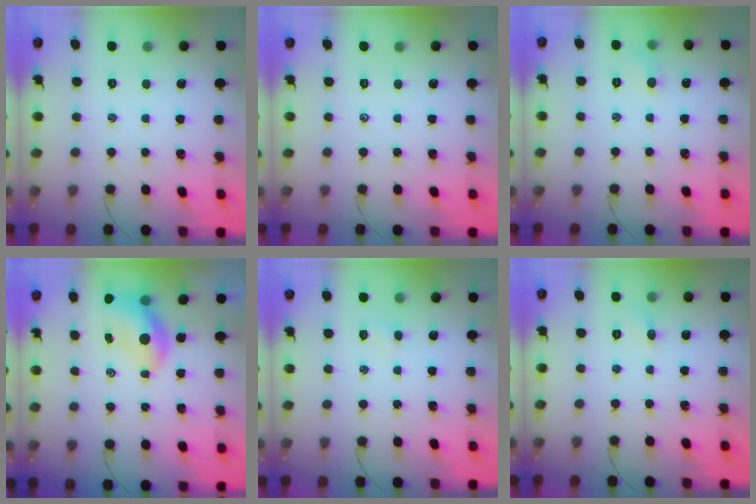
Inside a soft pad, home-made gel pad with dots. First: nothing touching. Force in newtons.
{"total": 0.0}
{"total": 4.4, "press": 4.1, "slide": 1.4}
{"total": 7.1, "press": 7.0, "slide": 0.9}
{"total": 1.6, "press": 1.5, "slide": 0.5}
{"total": 3.7, "press": 3.5, "slide": 1.3}